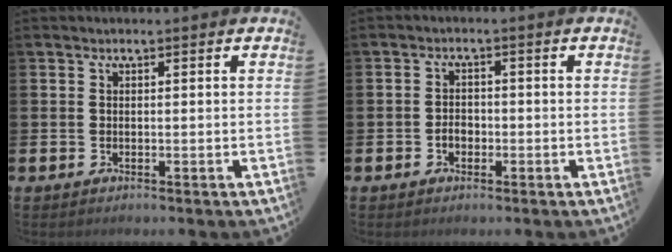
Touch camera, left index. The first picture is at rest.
{"total": 1.9, "force": [-0.7, 1.5, 1.1], "torque": [-0.008, 0.000, -0.019]}